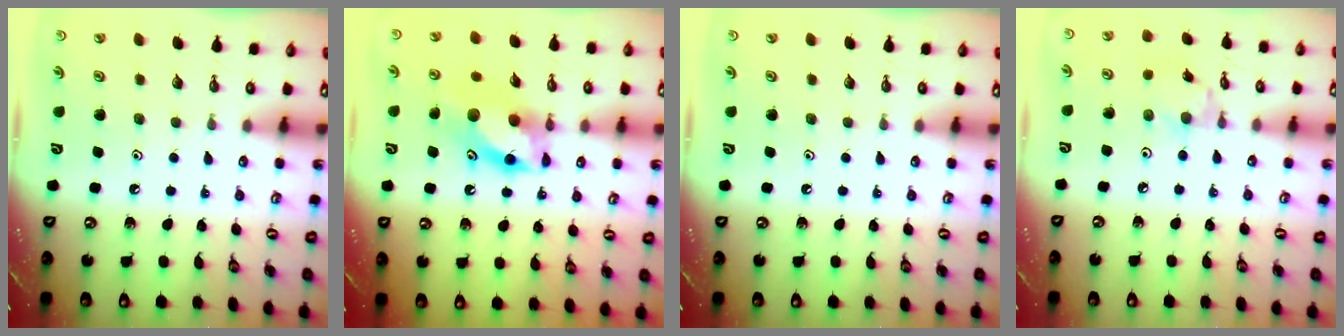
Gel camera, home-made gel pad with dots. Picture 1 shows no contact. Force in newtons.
{"total": 13.1, "press": 13.0, "slide": 1.2}
{"total": 0.0}
{"total": 2.4, "press": 2.4, "slide": 0.2}